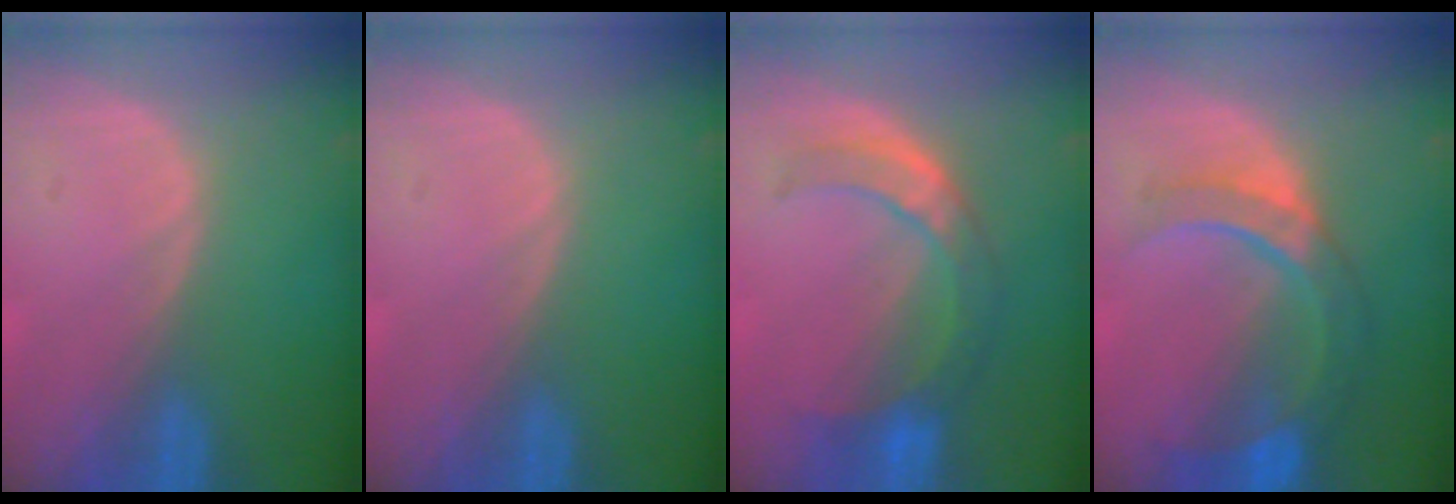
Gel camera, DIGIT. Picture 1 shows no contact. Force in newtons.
{"total": 0.0}
{"total": 6.9, "press": 6.7, "slide": 1.4}
{"total": 8.8, "press": 8.0, "slide": 3.7}